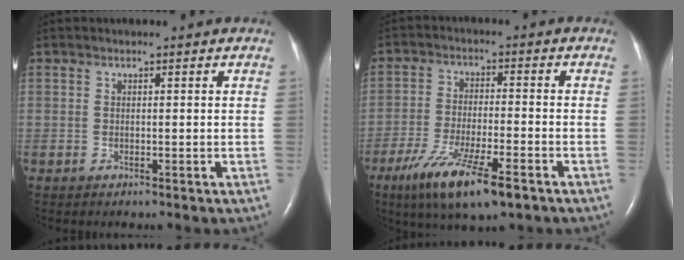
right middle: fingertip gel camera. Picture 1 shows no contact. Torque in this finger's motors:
{"motor_torque": [1.19, -0.95, 0.26, 0.15]}